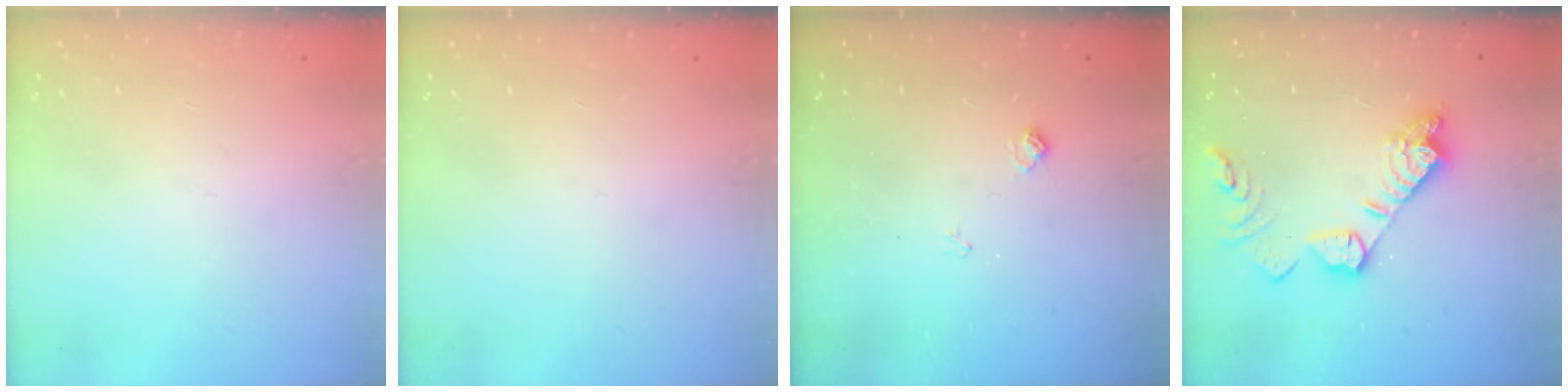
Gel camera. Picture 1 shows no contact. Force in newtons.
{"total": 0.0}
{"total": 5.9, "press": 5.8, "slide": 0.5}
{"total": 16.9, "press": 16.9, "slide": 1.2}